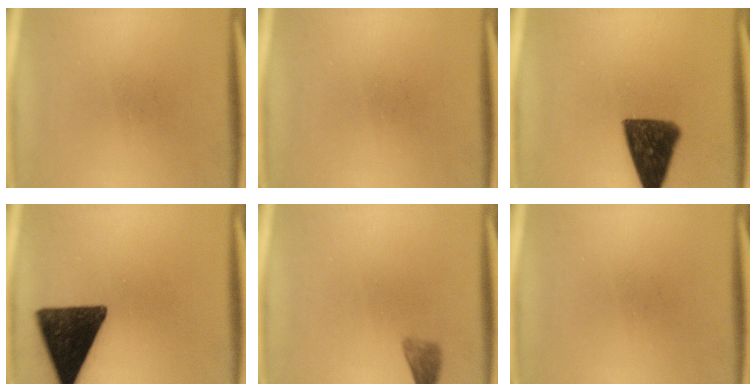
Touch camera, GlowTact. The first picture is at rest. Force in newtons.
{"total": 0.0}
{"total": 12.2}
{"total": 15.2}
{"total": 2.1}
{"total": 0.0}